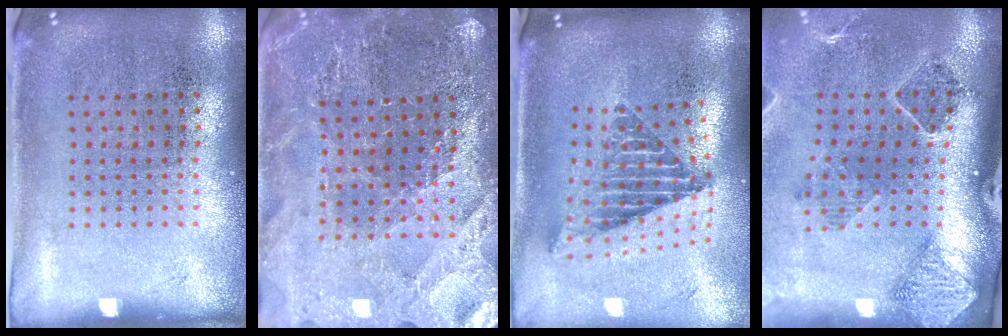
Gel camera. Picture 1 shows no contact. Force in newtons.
{"total": 3.1, "press": 3.0, "slide": 0.5}
{"total": 2.4, "press": 1.6, "slide": 1.8}
{"total": 1.7, "press": 1.6, "slide": 0.4}